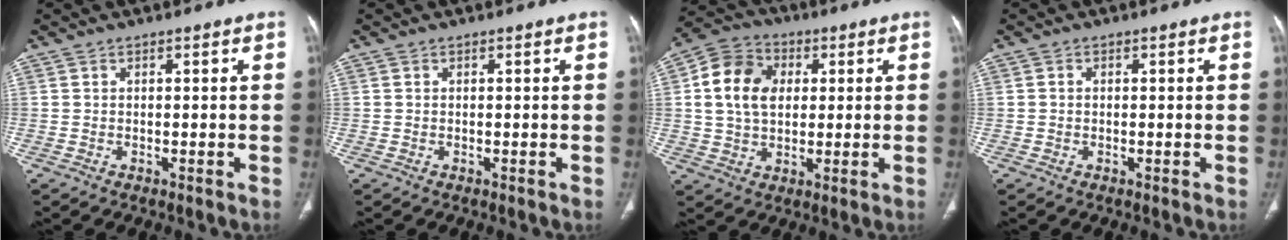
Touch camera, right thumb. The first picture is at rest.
{"total": 0.0}
{"total": 12.4, "force": [2.3, 9.2, 8.1], "torque": [-0.133, 0.011, 0.033]}
{"total": 0.5, "force": [0.0, 0.5, 0.3], "torque": [-0.002, 0.002, -0.002]}